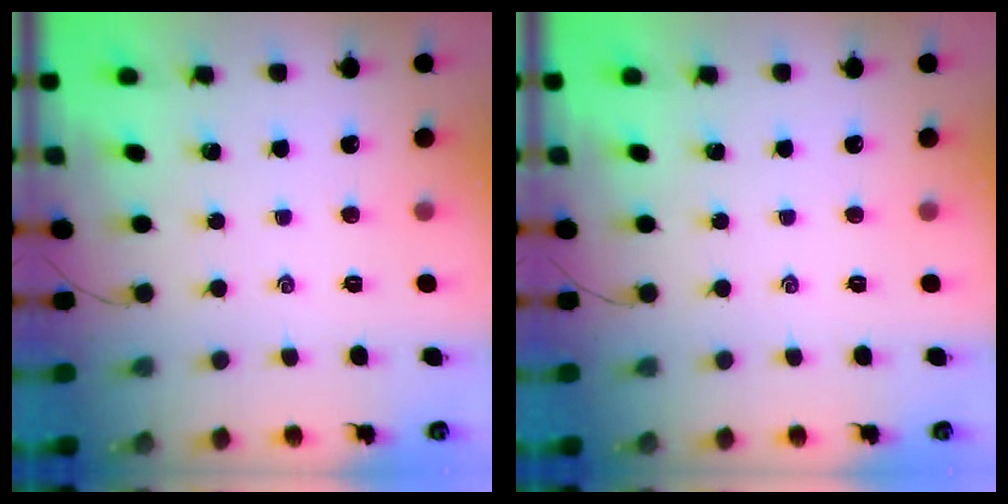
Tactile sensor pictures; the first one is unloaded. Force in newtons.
{"total": 0.0}